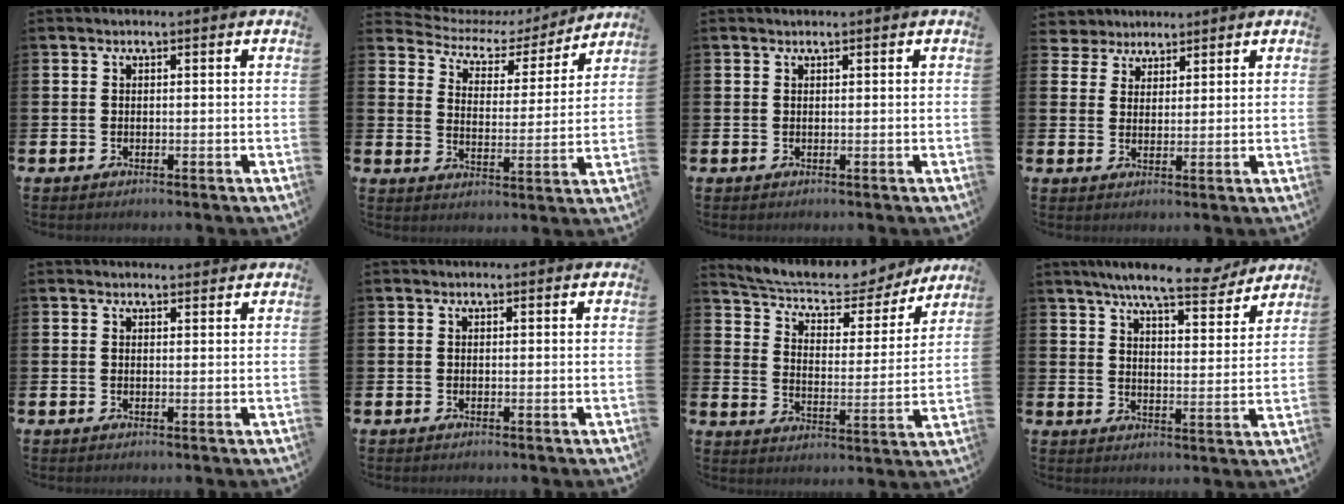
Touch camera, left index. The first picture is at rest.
{"total": 5.3, "force": [4.4, 2.8, 1.0], "torque": [-0.047, -0.035, 0.068]}
{"total": 0.0}
{"total": 3.7, "force": [3.2, 1.7, -0.6], "torque": [-0.005, -0.010, 0.057]}
{"total": 1.0, "force": [1.0, 0.2, 0.0], "torque": [0.007, -0.003, 0.017]}
{"total": 0.0}
{"total": 7.2, "force": [6.6, 2.0, 2.1], "torque": [-0.070, -0.050, 0.110]}
{"total": 8.7, "force": [7.7, 1.0, 3.9], "torque": [-0.076, -0.039, 0.133]}